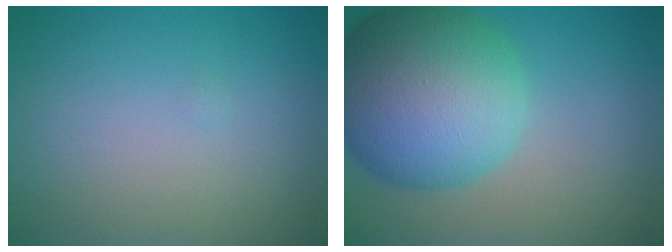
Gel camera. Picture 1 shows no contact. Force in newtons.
{"total": 13.1, "press": 13.1, "slide": 0.3}